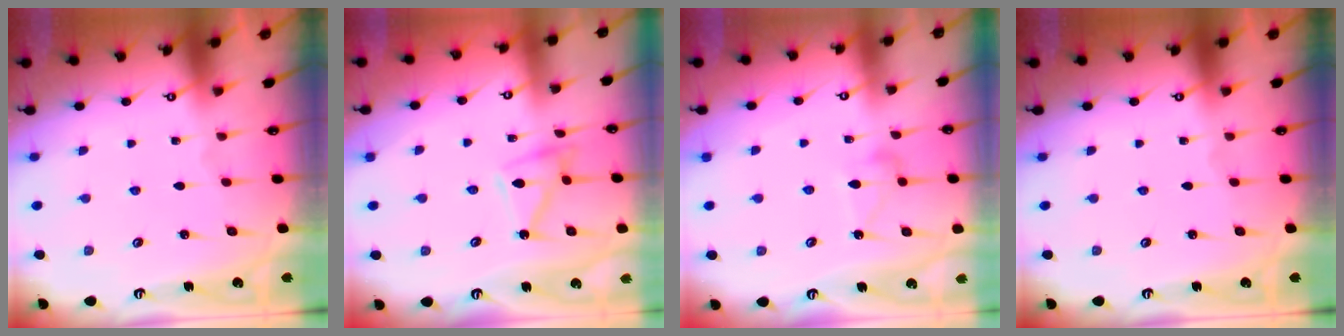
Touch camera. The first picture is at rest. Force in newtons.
{"total": 10.5, "press": 10.5, "slide": 0.3}
{"total": 8.7, "press": 8.7, "slide": 0.4}
{"total": 0.0}